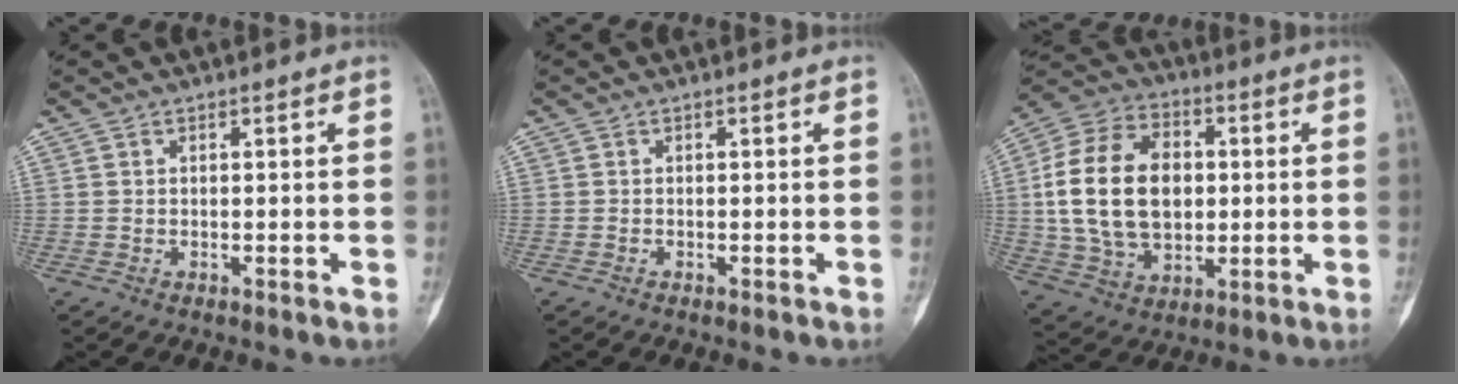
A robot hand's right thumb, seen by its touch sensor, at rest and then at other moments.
{"total": 0.0}
{"total": 20.8, "force": [1.4, 14.2, 15.1], "torque": [-0.269, 0.008, 0.031]}